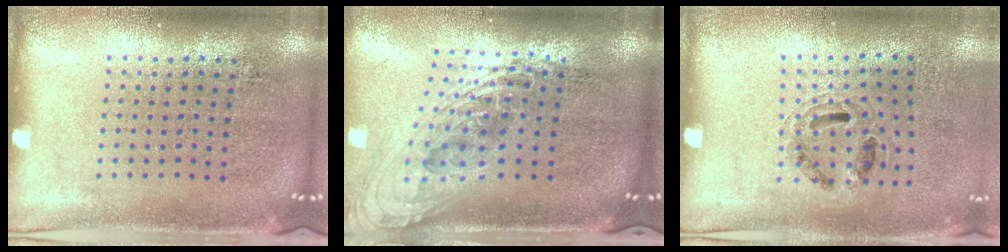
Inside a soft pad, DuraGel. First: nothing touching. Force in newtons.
{"total": 2.2, "press": 1.6, "slide": 1.6}
{"total": 0.8, "press": 0.8, "slide": 0.3}